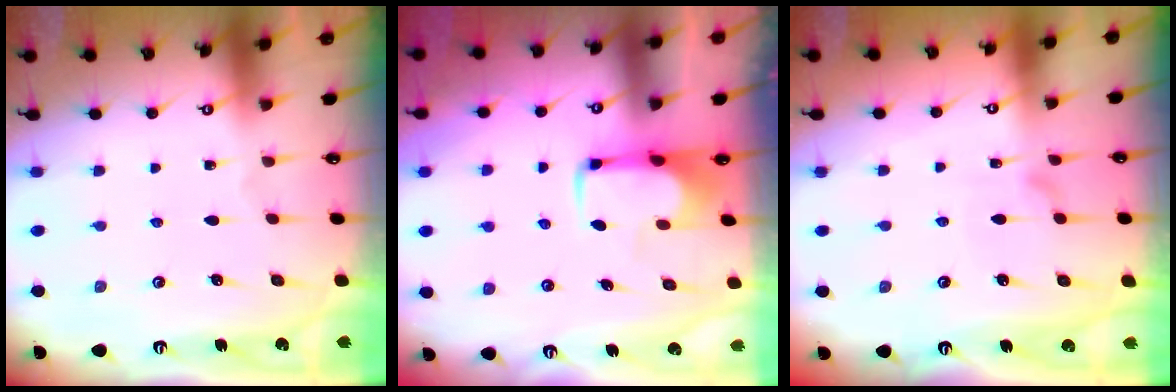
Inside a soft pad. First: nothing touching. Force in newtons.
{"total": 2.0, "press": 1.9, "slide": 0.4}
{"total": 3.7, "press": 3.6, "slide": 0.4}